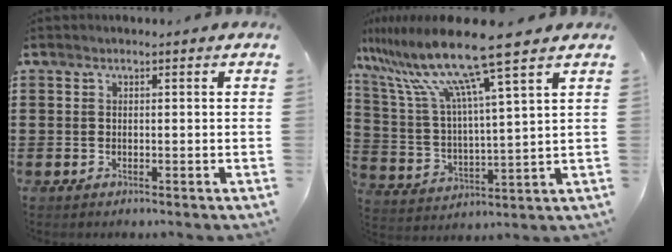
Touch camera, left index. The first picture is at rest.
{"total": 13.1, "force": [9.9, 0.1, 8.6], "torque": [-0.212, -0.056, 0.158]}